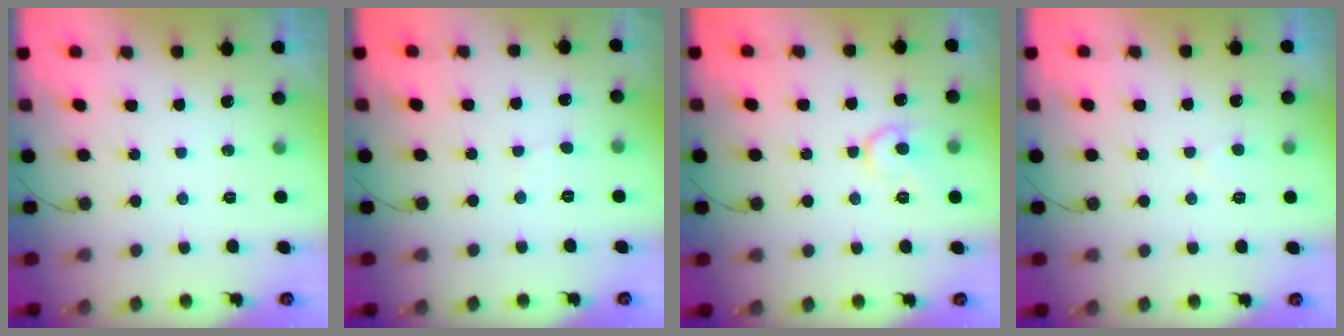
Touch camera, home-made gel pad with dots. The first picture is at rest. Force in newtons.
{"total": 2.1, "press": 2.1, "slide": 0.2}
{"total": 10.1, "press": 10.1, "slide": 1.0}
{"total": 3.5, "press": 3.5, "slide": 0.3}